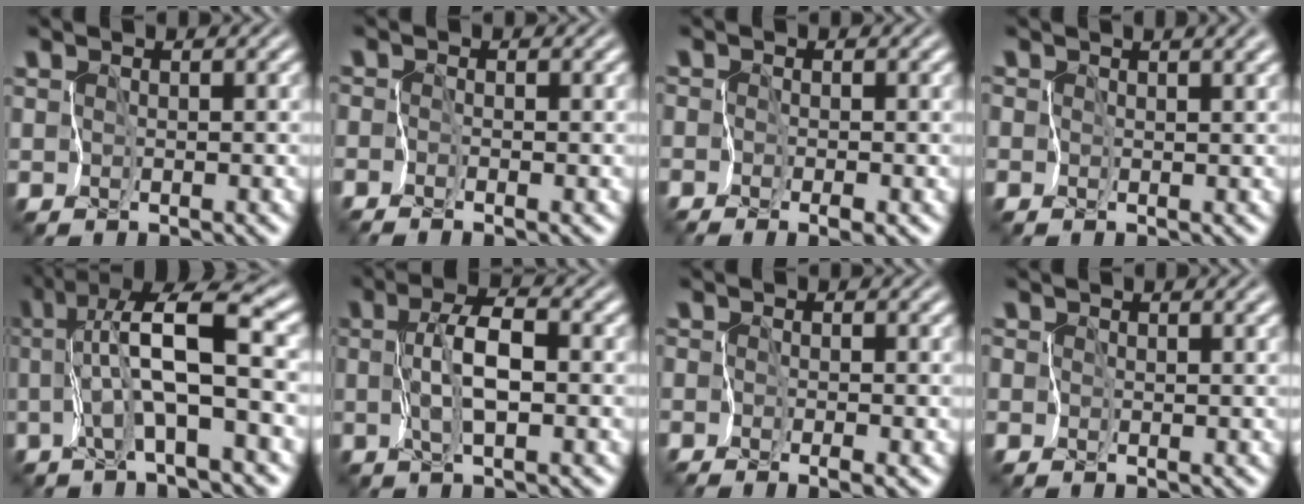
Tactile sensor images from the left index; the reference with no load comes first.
{"total": 0.9, "force": [-0.8, -0.4, 0.0], "torque": [-0.007, -0.003, -0.019]}
{"total": 1.1, "force": [-0.9, 0.1, 0.6], "torque": [-0.015, -0.006, -0.019]}
{"total": 4.4, "force": [2.0, 2.1, 3.2], "torque": [-0.046, 0.016, 0.016]}
{"total": 7.0, "force": [-0.1, 1.0, 6.9], "torque": [-0.128, 0.024, -0.010]}
{"total": 3.3, "force": [-0.3, 0.8, 3.1], "torque": [-0.071, 0.003, -0.005]}
{"total": 1.1, "force": [-0.9, -0.2, 0.5], "torque": [-0.012, -0.005, -0.020]}
{"total": 1.6, "force": [0.6, 0.9, 1.2], "torque": [-0.015, 0.000, 0.008]}